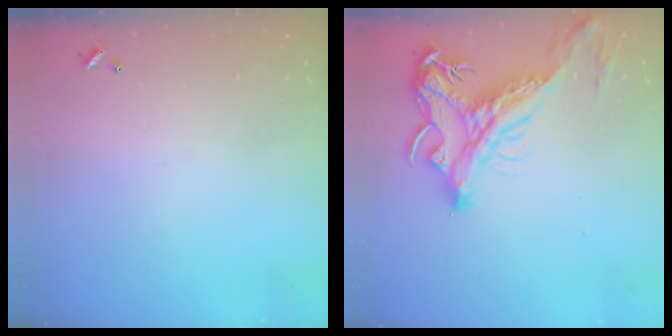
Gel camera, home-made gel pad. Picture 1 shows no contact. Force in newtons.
{"total": 5.9, "press": 5.6, "slide": 1.9}